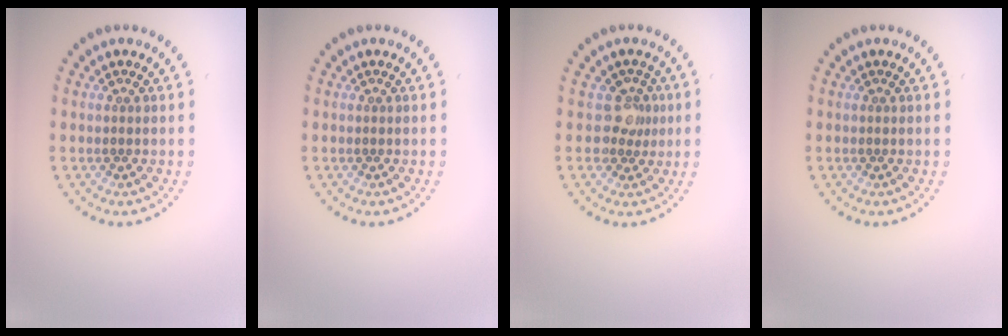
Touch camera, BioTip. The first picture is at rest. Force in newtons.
{"total": 0.0}
{"total": 2.1, "press": 1.5, "slide": 1.4}
{"total": 0.0}